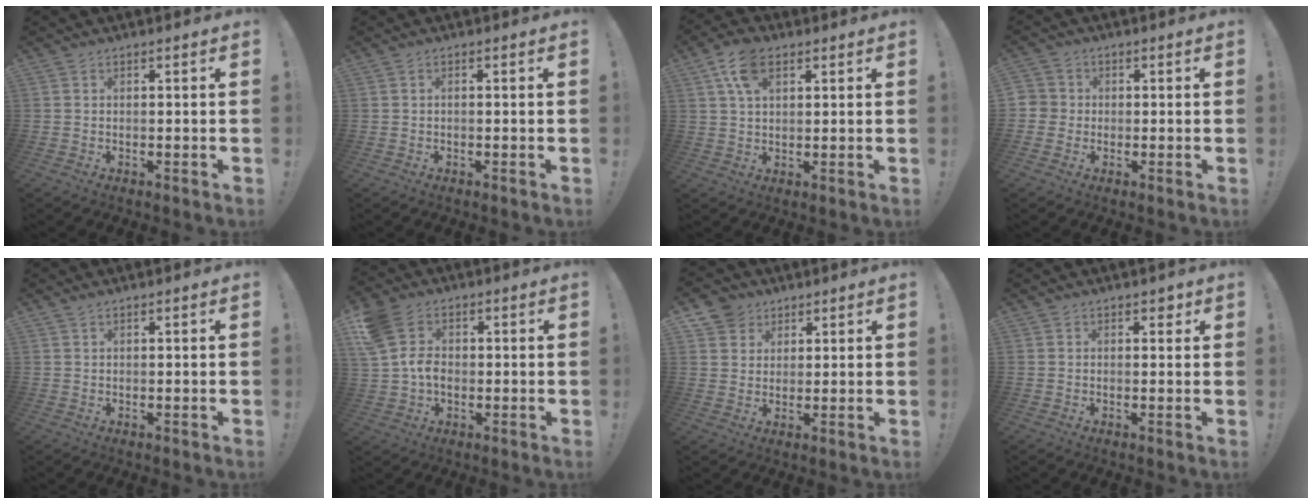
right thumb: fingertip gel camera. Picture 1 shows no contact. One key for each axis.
{"total": 0.5, "fx": -0.3, "fy": -0.1, "fz": 0.4, "tx": -0.014, "ty": 0.002, "tz": -0.004}
{"total": 9.1, "fx": 4.2, "fy": 5.0, "fz": 6.3, "tx": -0.105, "ty": -0.001, "tz": 0.080}
{"total": 3.8, "fx": -0.5, "fy": 3.6, "fz": 0.9, "tx": -0.023, "ty": 0.006, "tz": -0.009}
{"total": 0.8, "fx": 0.6, "fy": 0.2, "fz": 0.3, "tx": -0.008, "ty": 0.001, "tz": 0.013}
{"total": 9.6, "fx": -0.1, "fy": 7.8, "fz": 5.7, "tx": -0.111, "ty": 0.009, "tz": 0.003}
{"total": 6.3, "fx": 3.7, "fy": 5.1, "fz": 0.7, "tx": -0.006, "ty": -0.026, "tz": 0.072}
{"total": 1.6, "fx": 0.9, "fy": 1.1, "fz": 0.8, "tx": 0.005, "ty": -0.005, "tz": 0.011}